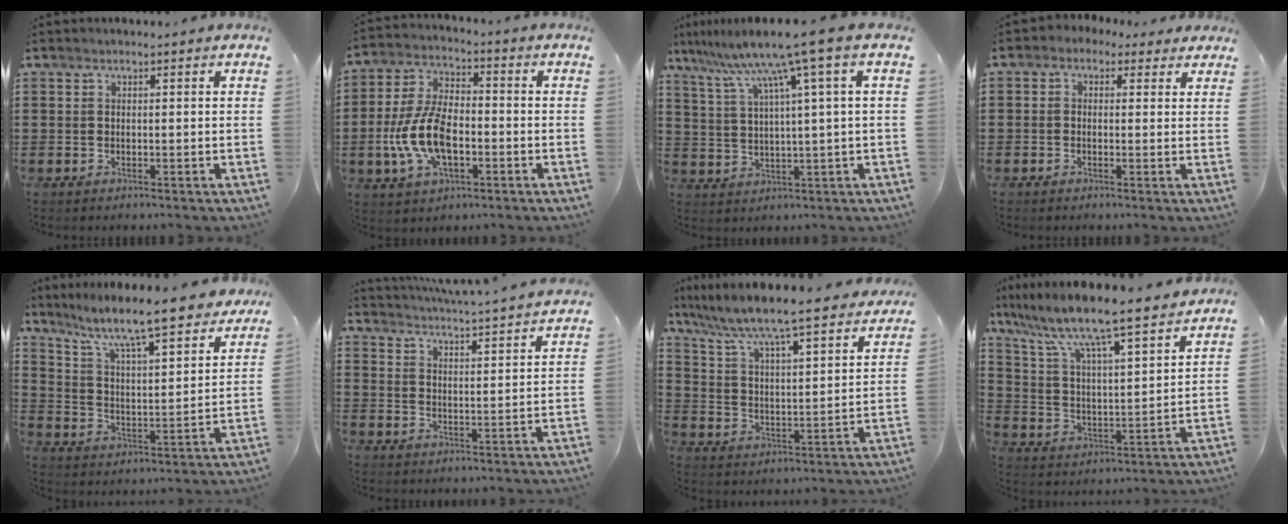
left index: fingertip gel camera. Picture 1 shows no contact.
{"total": 10.4, "force": [-2.9, 5.3, 8.5], "torque": [-0.205, -0.005, -0.060]}
{"total": 9.2, "force": [5.6, -1.2, 7.2], "torque": [-0.159, -0.027, 0.086]}
{"total": 1.8, "force": [0.0, 1.7, 0.6], "torque": [-0.017, 0.011, -0.002]}
{"total": 8.5, "force": [7.4, 0.1, 4.2], "torque": [-0.104, -0.058, 0.118]}
{"total": 4.2, "force": [4.0, -0.8, 0.7], "torque": [-0.036, -0.036, 0.063]}
{"total": 6.0, "force": [5.7, -0.2, 2.1], "torque": [-0.068, -0.051, 0.088]}
{"total": 8.3, "force": [7.2, 0.2, 4.1], "torque": [-0.110, -0.055, 0.115]}